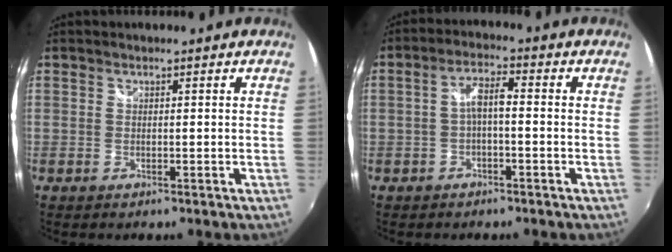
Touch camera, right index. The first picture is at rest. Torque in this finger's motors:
{"motor_torque": [0.40, -0.30, 0.31, 0.09]}